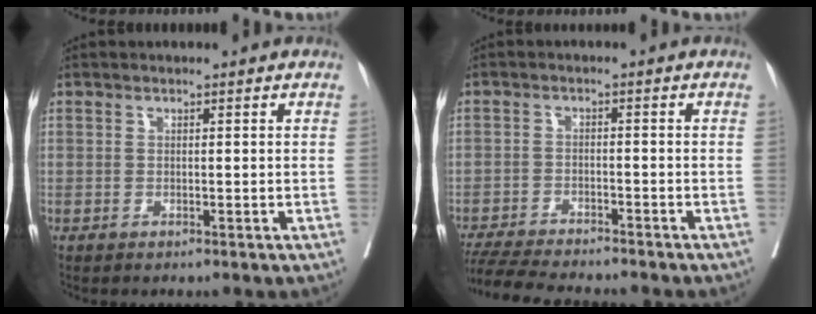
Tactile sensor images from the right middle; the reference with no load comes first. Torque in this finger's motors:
{"motor_torque": [0.31, -0.31, 0.07, 0.03]}